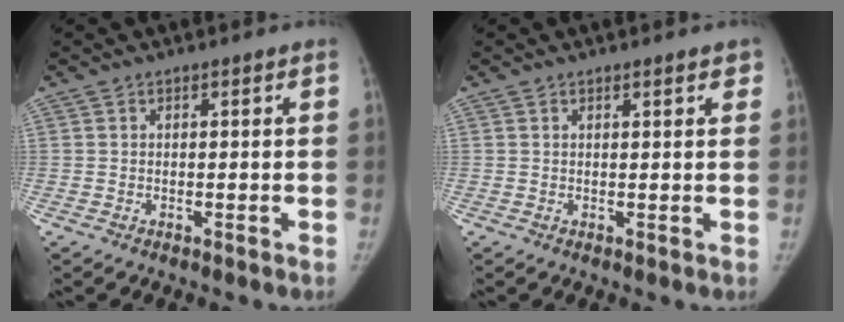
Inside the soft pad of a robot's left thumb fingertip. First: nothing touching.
{"total": 2.1, "force": [1.4, 0.5, 1.5], "torque": [-0.010, -0.001, 0.015]}